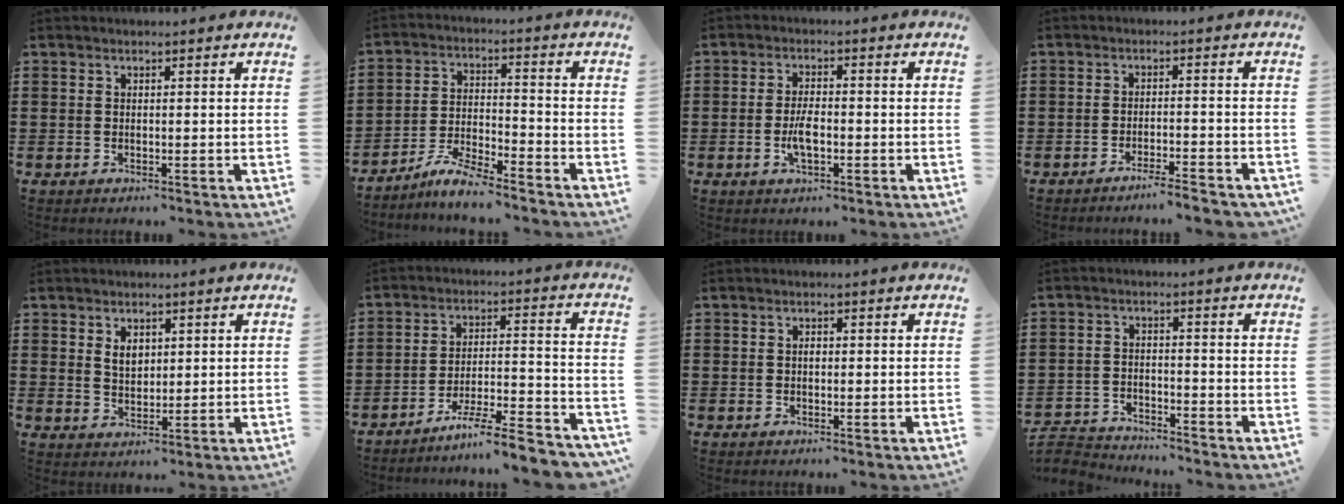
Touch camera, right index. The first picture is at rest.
{"total": 5.7, "force": [-5.4, 0.1, 1.9], "torque": [-0.048, -0.005, -0.107]}
{"total": 4.2, "force": [-1.0, 1.6, 3.7], "torque": [-0.080, 0.000, -0.021]}
{"total": 3.2, "force": [-2.9, -0.3, 1.2], "torque": [-0.022, -0.003, -0.056]}
{"total": 2.9, "force": [1.3, 1.9, 1.7], "torque": [-0.032, 0.003, 0.023]}
{"total": 7.9, "force": [-7.1, -0.1, 3.6], "torque": [-0.057, 0.002, -0.135]}
{"total": 0.9, "force": [0.0, 0.5, 0.8], "torque": [-0.016, 0.001, 0.000]}
{"total": 3.8, "force": [-3.7, 0.4, 0.0], "torque": [-0.022, -0.004, -0.085]}